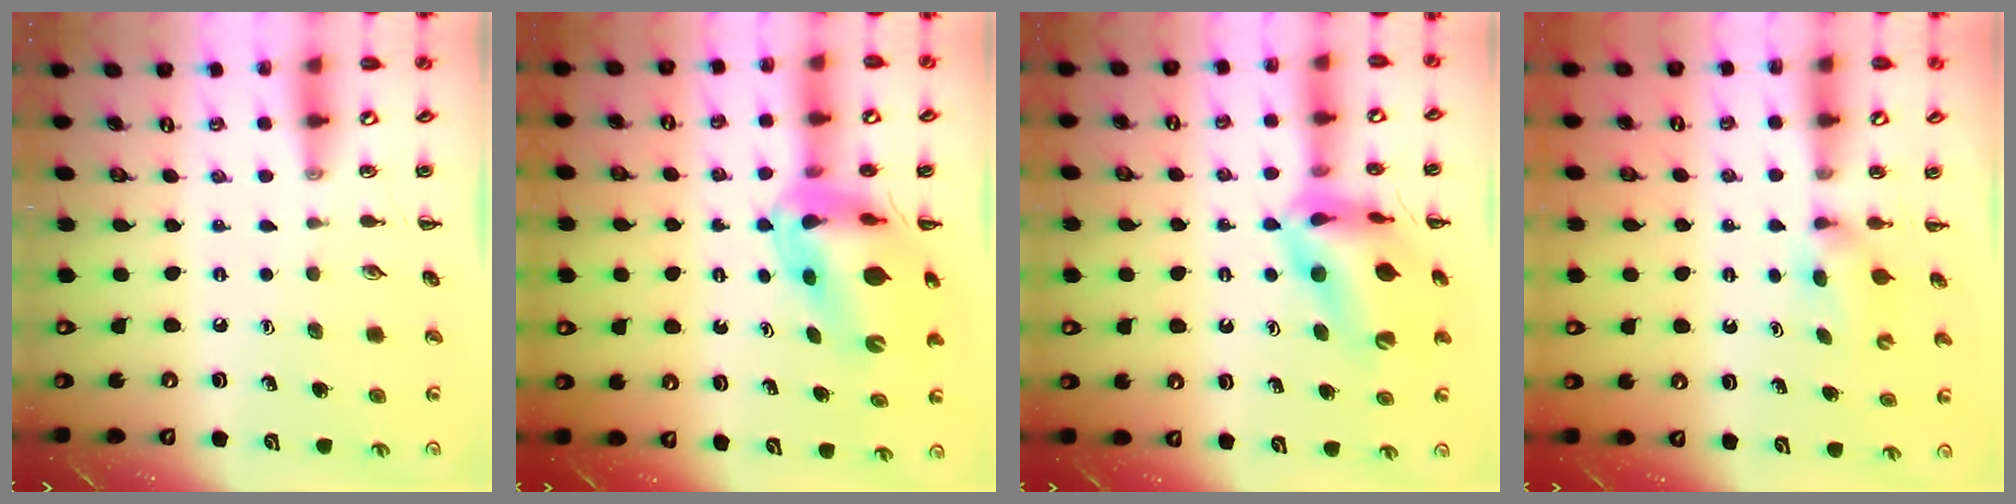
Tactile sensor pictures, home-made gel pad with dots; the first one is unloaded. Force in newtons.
{"total": 11.6, "press": 11.0, "slide": 3.6}
{"total": 14.4, "press": 13.6, "slide": 4.8}
{"total": 3.5, "press": 3.3, "slide": 1.2}